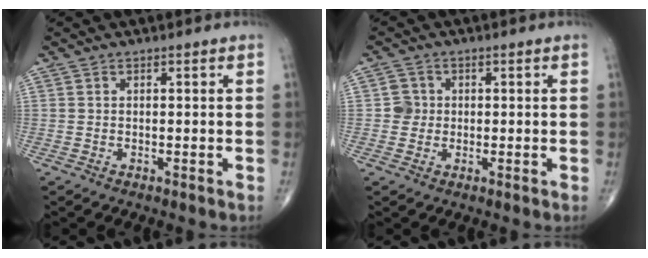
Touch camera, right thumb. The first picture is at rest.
{"total": 2.7, "force": [0.0, 2.7, 0.5], "torque": [0.013, 0.007, -0.003]}